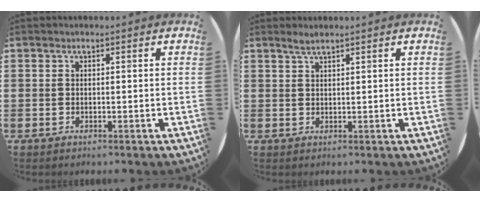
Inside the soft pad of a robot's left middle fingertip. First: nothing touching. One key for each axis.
{"total": 1.5, "fx": 1.3, "fy": 0.1, "fz": 0.7, "tx": -0.015, "ty": 0.002, "tz": 0.024}